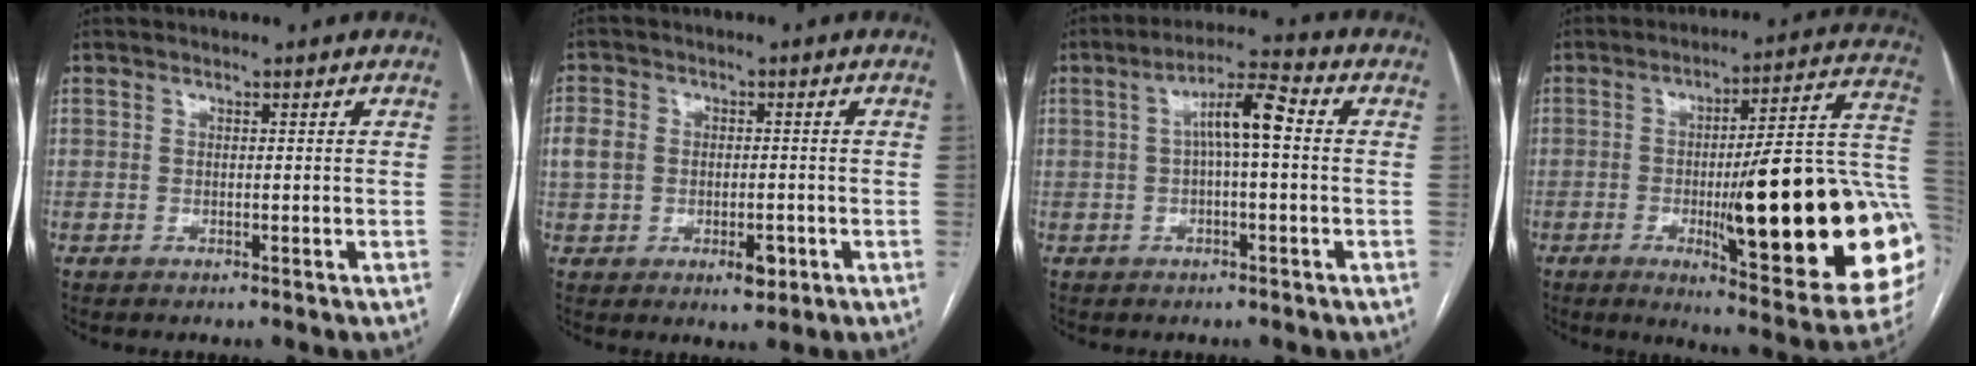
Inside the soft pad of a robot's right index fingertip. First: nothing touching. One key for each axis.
{"total": 7.2, "fx": -1.3, "fy": 5.1, "fz": 4.9, "tx": -0.084, "ty": 0.012, "tz": -0.013}
{"total": 6.9, "fx": 0.7, "fy": 1.1, "fz": 6.8, "tx": -0.120, "ty": 0.026, "tz": 0.009}
{"total": 28.8, "fx": -4.4, "fy": 3.4, "fz": 28.2, "tx": -0.288, "ty": -0.004, "tz": -0.064}